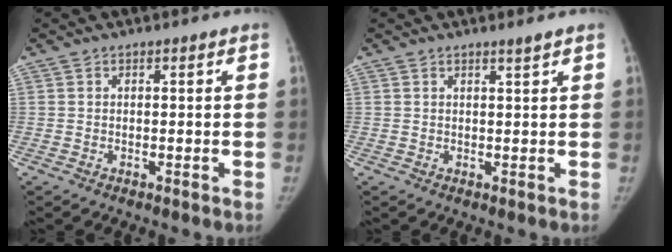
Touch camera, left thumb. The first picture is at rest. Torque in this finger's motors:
{"motor_torque": [-0.14, -0.03, 0.26, -0.12, 0.03]}